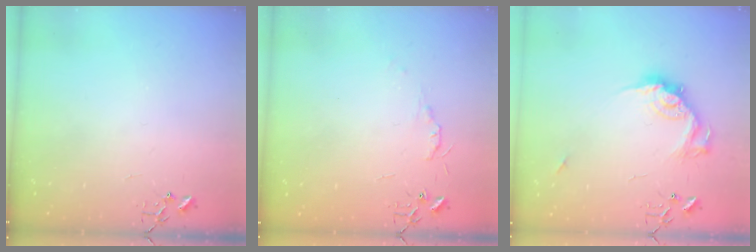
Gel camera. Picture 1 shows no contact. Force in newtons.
{"total": 4.8, "press": 4.8, "slide": 0.7}
{"total": 14.5, "press": 14.5, "slide": 1.2}